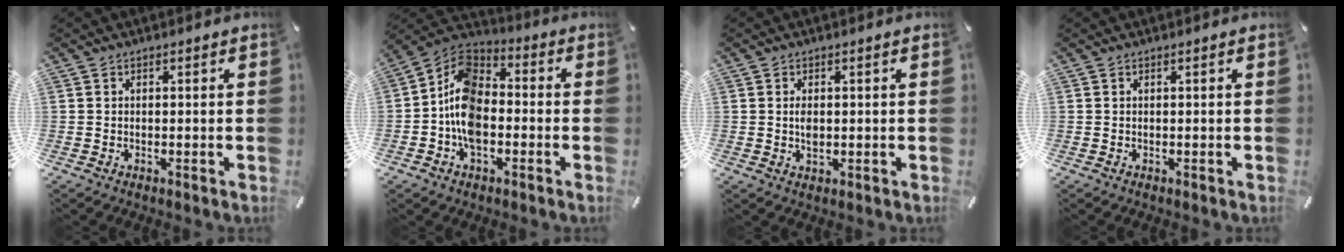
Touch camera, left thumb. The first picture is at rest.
{"total": 12.0, "force": [-4.3, 7.9, 8.0], "torque": [-0.177, 0.016, -0.083]}
{"total": 2.6, "force": [0.1, 1.5, 2.1], "torque": [-0.036, -0.001, -0.001]}
{"total": 0.0}